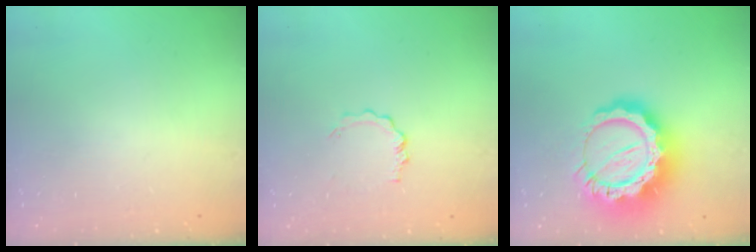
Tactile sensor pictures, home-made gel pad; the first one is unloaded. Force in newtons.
{"total": 3.0, "press": 3.0, "slide": 0.3}
{"total": 22.3, "press": 22.2, "slide": 1.7}